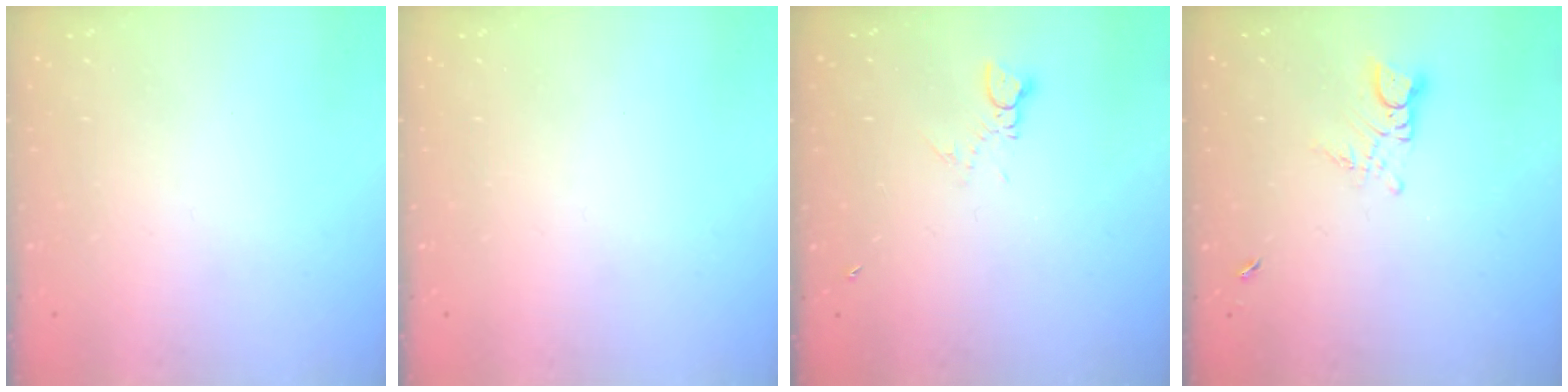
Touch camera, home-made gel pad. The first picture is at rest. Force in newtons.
{"total": 0.0}
{"total": 2.4, "press": 2.3, "slide": 0.3}
{"total": 2.8, "press": 2.8, "slide": 0.3}